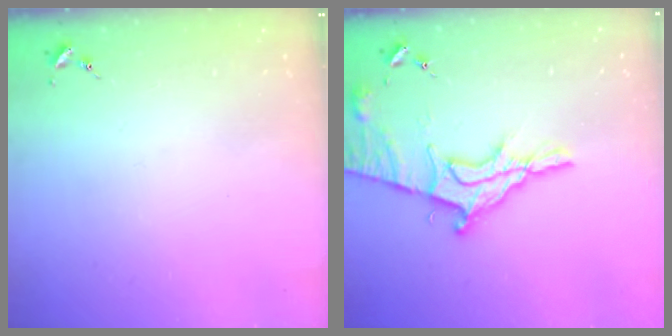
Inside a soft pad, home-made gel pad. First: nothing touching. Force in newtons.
{"total": 15.9, "press": 15.8, "slide": 1.2}